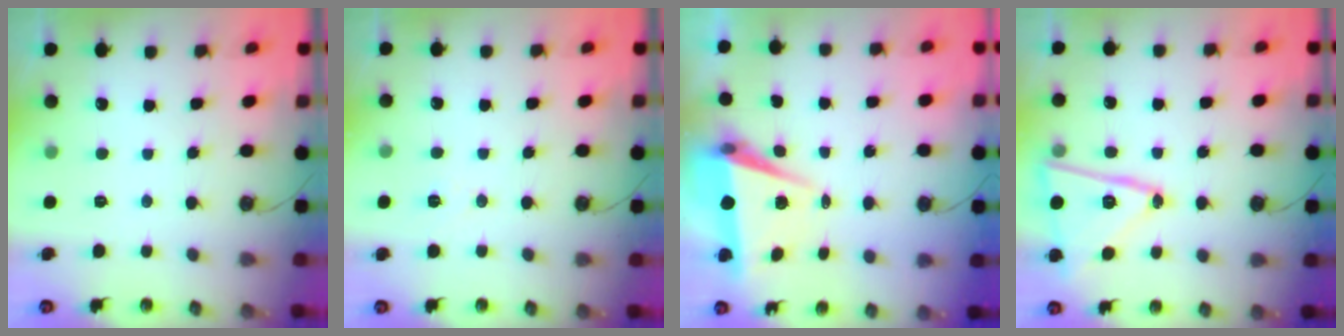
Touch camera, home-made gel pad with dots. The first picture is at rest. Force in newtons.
{"total": 5.3, "press": 3.0, "slide": 4.4}
{"total": 7.6, "press": 6.1, "slide": 4.5}
{"total": 16.7, "press": 16.7, "slide": 0.7}